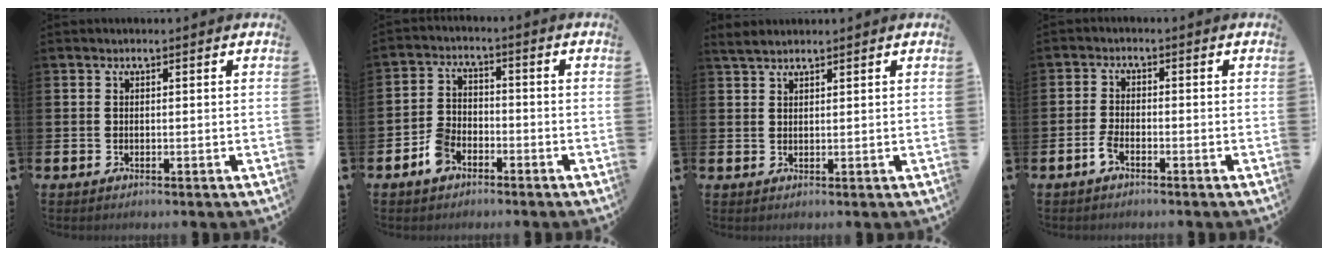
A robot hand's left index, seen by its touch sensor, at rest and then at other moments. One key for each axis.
{"total": 4.3, "fx": -2.9, "fy": 2.5, "fz": 1.9, "tx": -0.045, "ty": 0.014, "tz": -0.056}
{"total": 2.2, "fx": 2.0, "fy": 0.4, "fz": 0.6, "tx": -0.015, "ty": 0.003, "tz": 0.038}
{"total": 2.3, "fx": -1.4, "fy": 0.8, "fz": 1.6, "tx": -0.036, "ty": 0.006, "tz": -0.026}